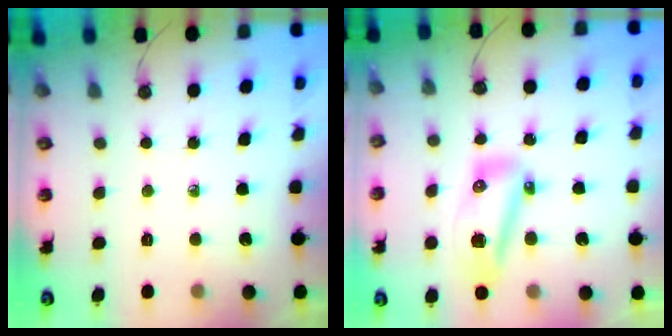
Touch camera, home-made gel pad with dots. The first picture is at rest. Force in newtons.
{"total": 11.2, "press": 10.9, "slide": 2.6}